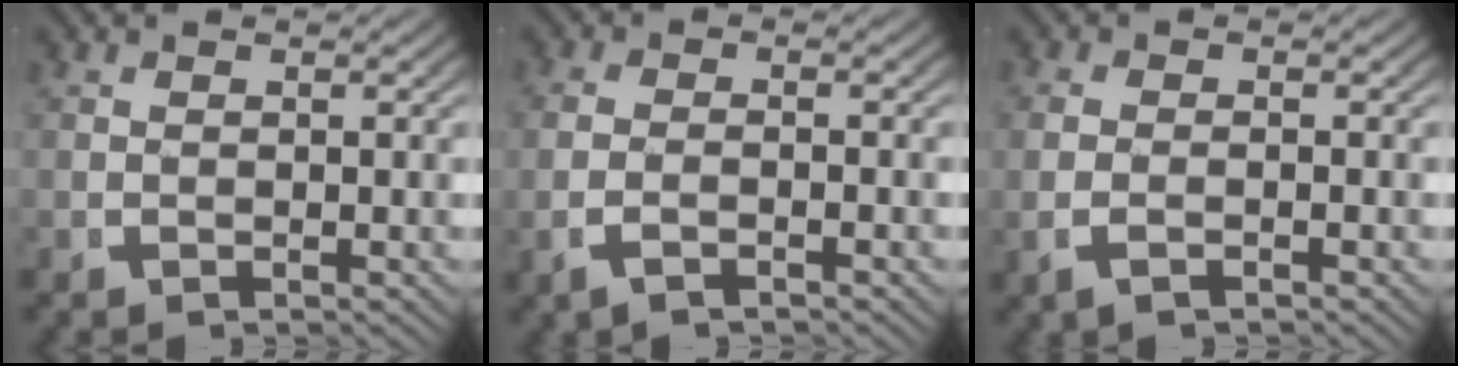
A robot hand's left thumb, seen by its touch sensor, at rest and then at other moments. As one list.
[{"total": 1.6, "force": [-0.7, 0.7, 1.3], "torque": [-0.033, 0.001, -0.014]}, {"total": 1.4, "force": [-0.5, 0.6, 1.2], "torque": [-0.034, 0.000, -0.007]}]